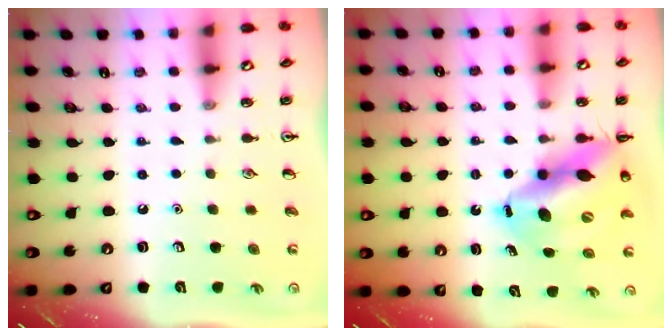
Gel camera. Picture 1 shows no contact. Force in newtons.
{"total": 15.7, "press": 15.1, "slide": 4.4}